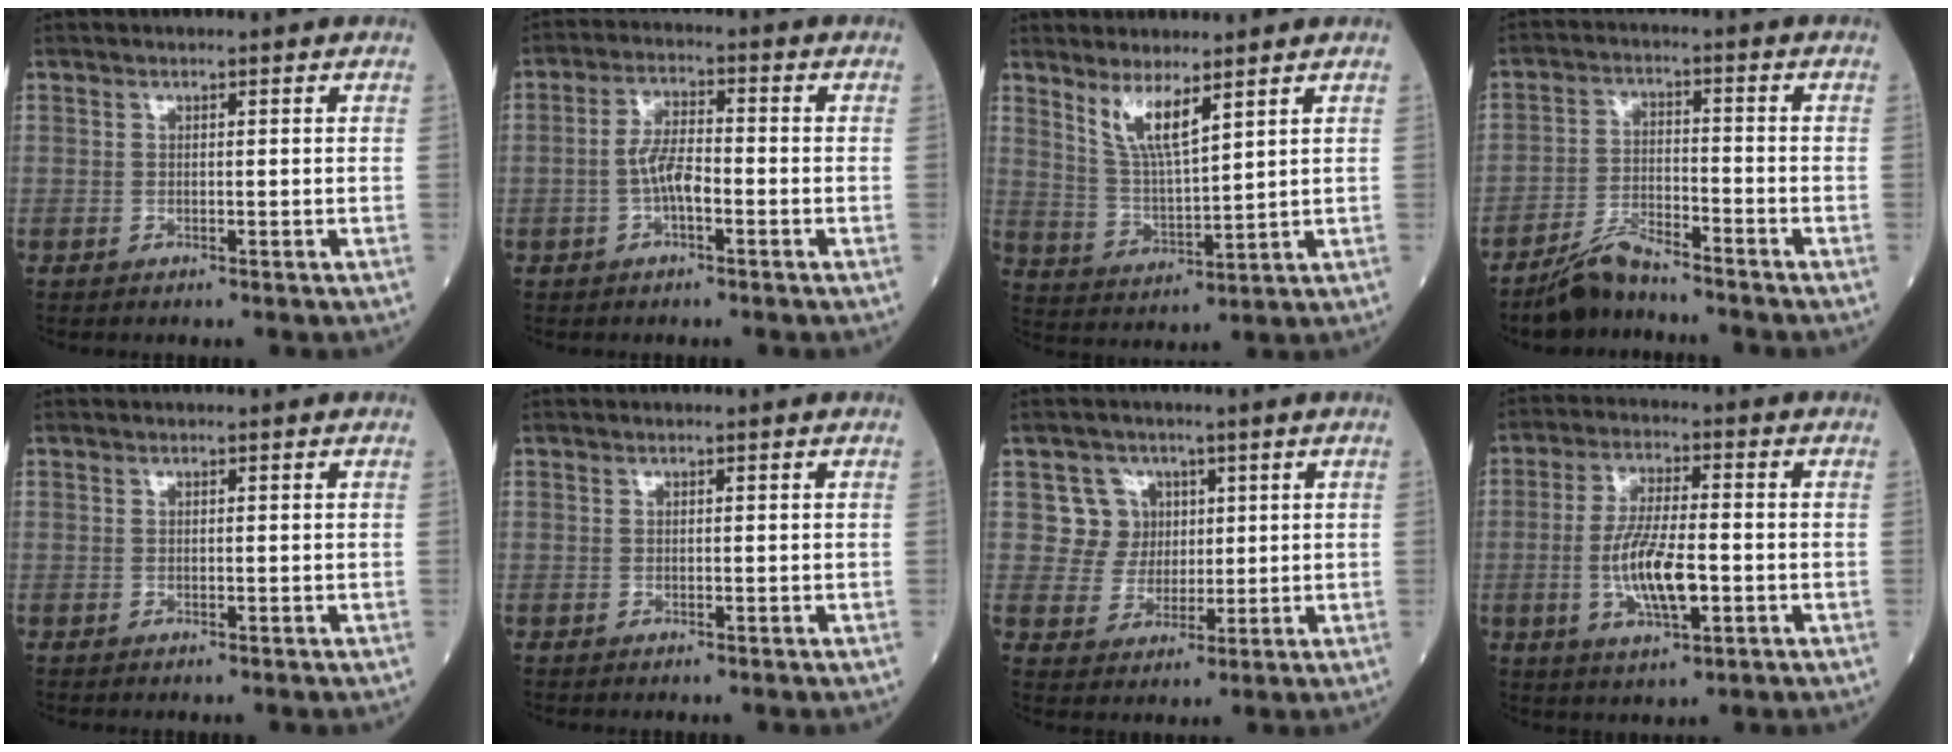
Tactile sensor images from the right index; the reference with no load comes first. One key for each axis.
{"total": 5.0, "fx": -1.2, "fy": 1.6, "fz": 4.5, "tx": -0.093, "ty": 0.011, "tz": -0.025}
{"total": 6.5, "fx": 4.3, "fy": 0.7, "fz": 4.7, "tx": -0.096, "ty": -0.014, "tz": 0.088}
{"total": 5.7, "fx": -5.3, "fy": 1.0, "fz": 1.9, "tx": -0.040, "ty": -0.010, "tz": -0.101}
{"total": 0.0}
{"total": 0.0}
{"total": 5.7, "fx": 1.9, "fy": 5.3, "fz": 0.1, "tx": -0.002, "ty": 0.014, "tz": 0.042}
{"total": 9.4, "fx": -1.9, "fy": 2.3, "fz": 8.9, "tx": -0.178, "ty": -0.005, "tz": -0.033}